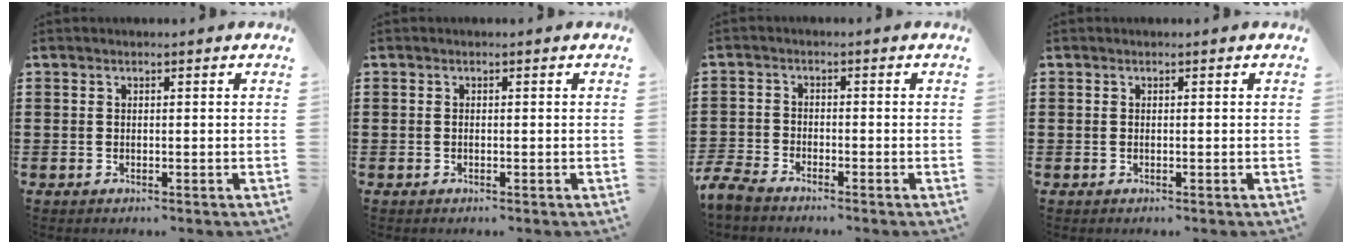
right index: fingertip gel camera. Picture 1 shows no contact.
{"total": 0.0}
{"total": 3.3, "force": [-3.2, 0.6, 0.6], "torque": [-0.035, -0.005, -0.073]}
{"total": 0.0}